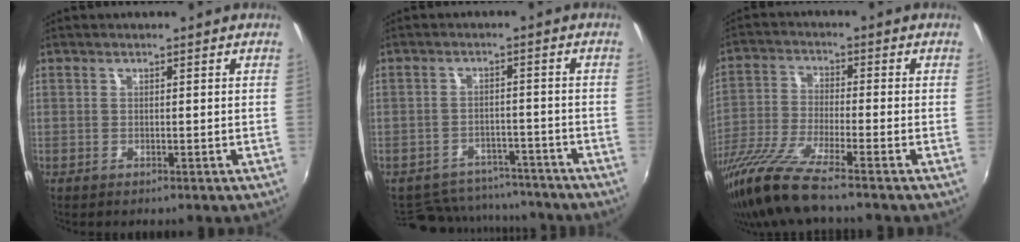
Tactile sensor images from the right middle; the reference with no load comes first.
{"total": 13.7, "force": [-11.8, 6.1, 3.6], "torque": [-0.094, 0.021, -0.152]}
{"total": 12.9, "force": [-10.0, 0.1, 8.1], "torque": [-0.173, -0.037, -0.193]}